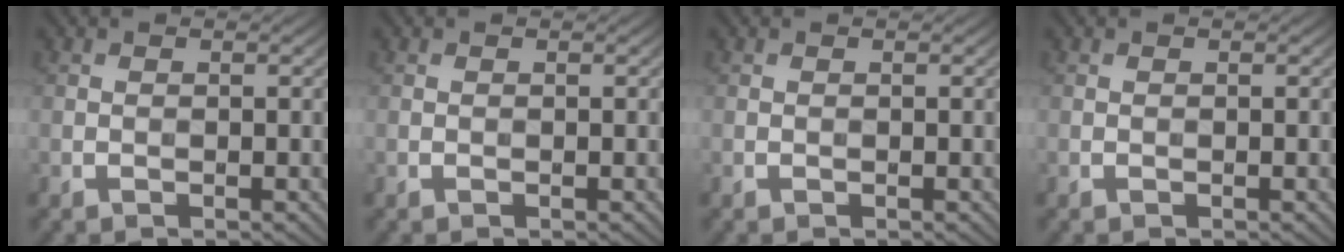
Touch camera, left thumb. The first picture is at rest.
{"total": 0.0}
{"total": 0.0}
{"total": 0.0}